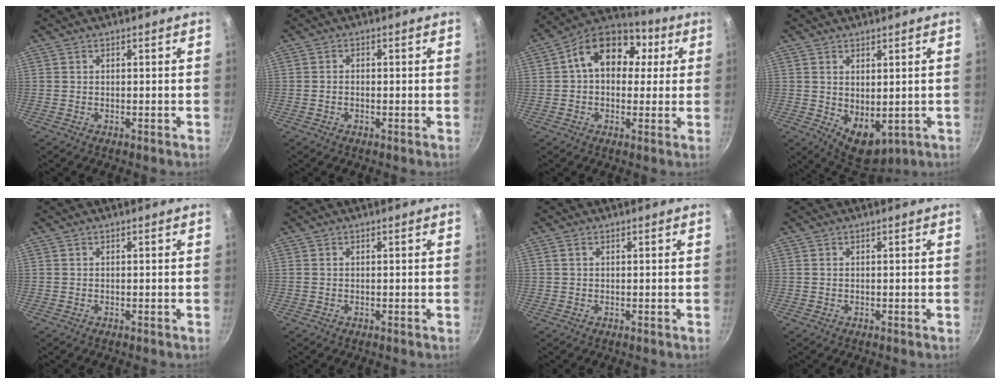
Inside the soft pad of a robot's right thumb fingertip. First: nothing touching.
{"total": 1.0, "force": [-0.3, 0.7, 0.6], "torque": [-0.015, 0.006, -0.008]}
{"total": 15.4, "force": [3.4, 11.1, 10.0], "torque": [-0.123, 0.023, 0.035]}
{"total": 7.6, "force": [0.4, 4.8, 5.9], "torque": [-0.064, -0.020, 0.024]}
{"total": 0.0}
{"total": 0.0}
{"total": 0.8, "force": [0.3, 0.5, 0.5], "torque": [-0.011, 0.003, 0.006]}
{"total": 0.0}